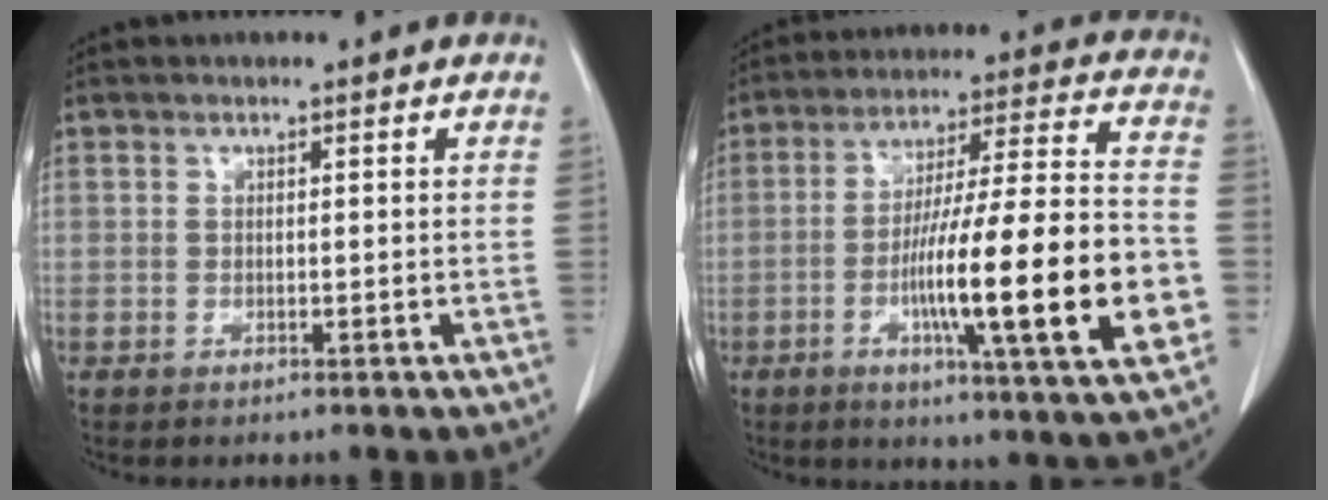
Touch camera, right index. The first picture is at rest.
{"total": 22.1, "force": [-5.4, 1.1, 21.4], "torque": [-0.316, -0.007, -0.084]}